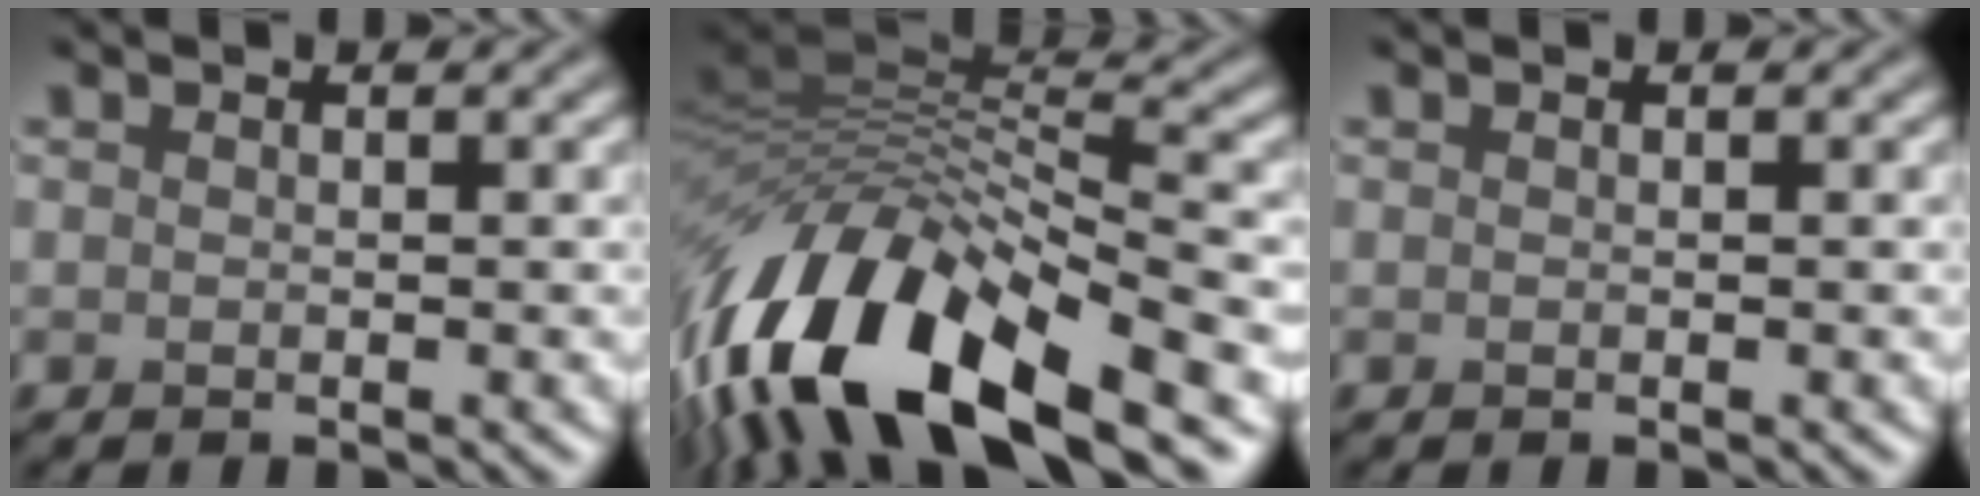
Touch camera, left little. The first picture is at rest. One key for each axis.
{"total": 14.7, "fx": -7.0, "fy": 5.7, "fz": 11.5, "tx": -0.221, "ty": 0.013, "tz": -0.125}
{"total": 0.0}